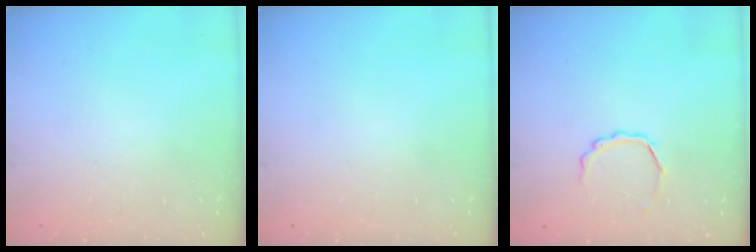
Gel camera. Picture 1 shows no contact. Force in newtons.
{"total": 0.0}
{"total": 3.6, "press": 3.5, "slide": 0.6}